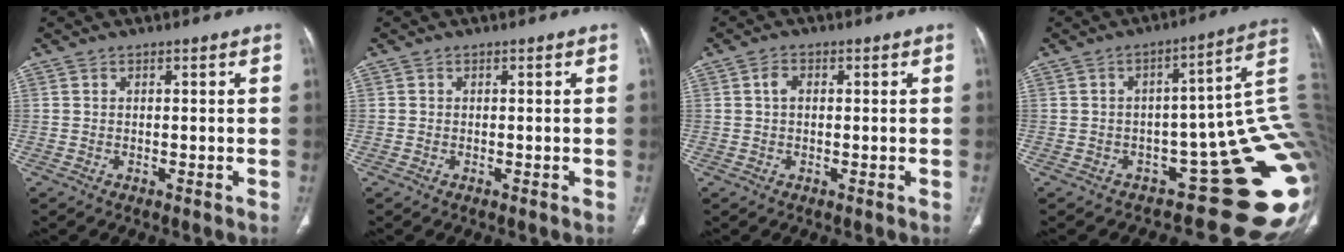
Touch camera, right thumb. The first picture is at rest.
{"total": 0.0}
{"total": 2.1, "force": [0.3, 1.5, 1.5], "torque": [-0.029, 0.007, 0.006]}
{"total": 20.8, "force": [-3.4, 9.3, 18.3], "torque": [-0.129, 0.053, -0.034]}